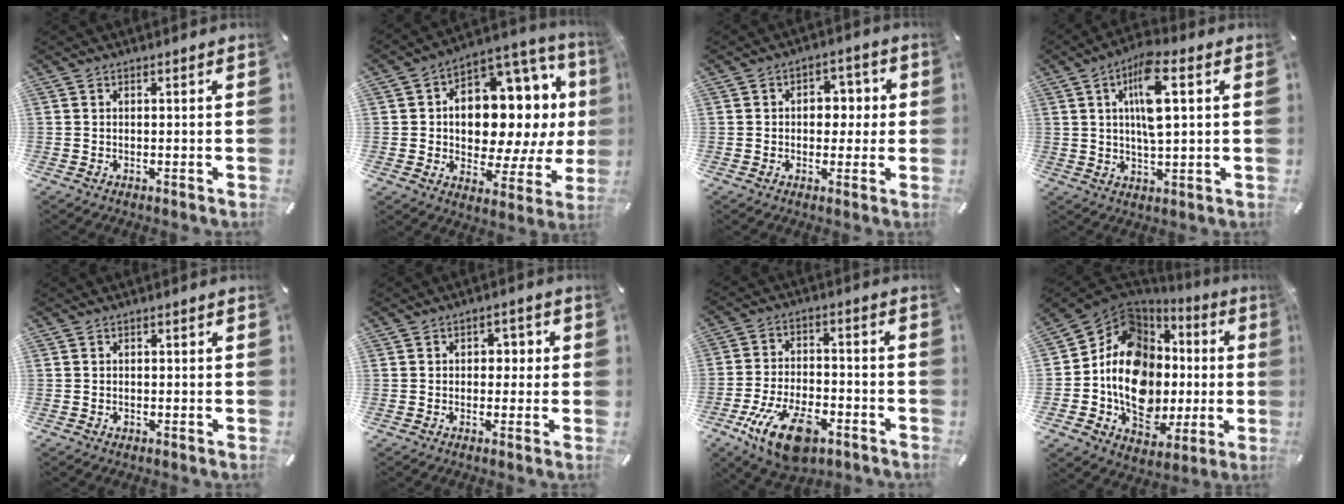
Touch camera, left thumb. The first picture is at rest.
{"total": 16.8, "force": [3.1, 11.2, 12.1], "torque": [-0.168, -0.045, 0.049]}
{"total": 6.0, "force": [-0.3, 4.8, 3.5], "torque": [-0.033, 0.002, -0.015]}
{"total": 10.9, "force": [3.3, 3.6, 9.7], "torque": [-0.179, 0.000, 0.051]}
{"total": 0.6, "force": [-0.2, 0.6, 0.1], "torque": [-0.002, 0.006, -0.006]}
{"total": 3.1, "force": [-0.6, 2.5, 1.8], "torque": [-0.020, 0.007, -0.020]}
{"total": 14.7, "force": [-8.0, 7.2, 10.0], "torque": [-0.176, 0.040, -0.134]}
{"total": 17.9, "force": [0.3, 13.6, 11.6], "torque": [-0.230, -0.032, 0.003]}